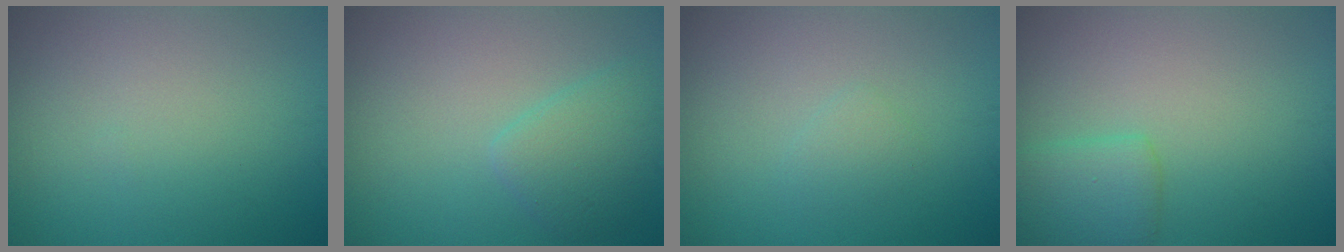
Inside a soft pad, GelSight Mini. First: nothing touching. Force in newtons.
{"total": 2.6, "press": 2.6, "slide": 0.2}
{"total": 0.9, "press": 0.9, "slide": 0.1}
{"total": 2.7, "press": 2.7, "slide": 0.0}